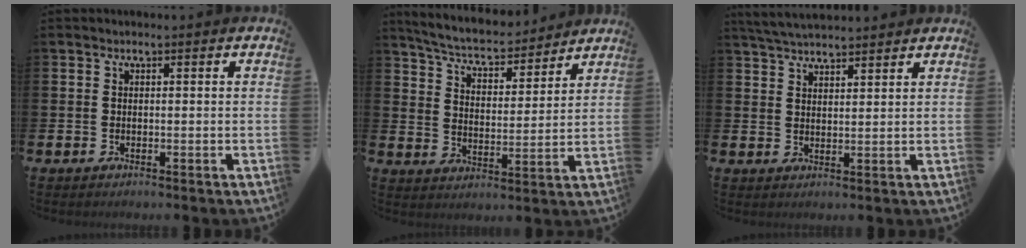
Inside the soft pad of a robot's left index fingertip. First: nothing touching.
{"total": 6.0, "force": [5.7, 1.2, 1.5], "torque": [-0.056, -0.044, 0.094]}
{"total": 4.3, "force": [4.2, 0.5, 0.7], "torque": [-0.019, -0.017, 0.077]}